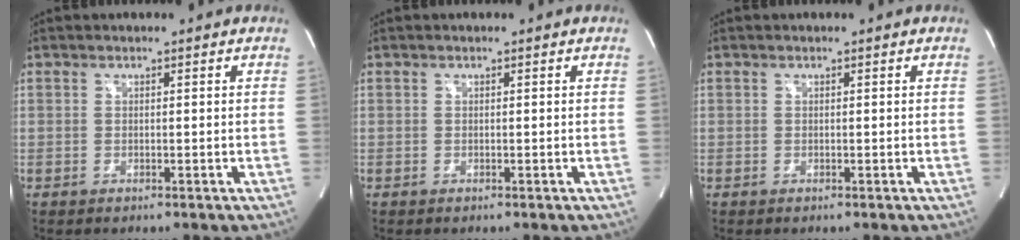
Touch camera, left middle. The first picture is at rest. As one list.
[{"total": 0.0}, {"total": 0.0}]